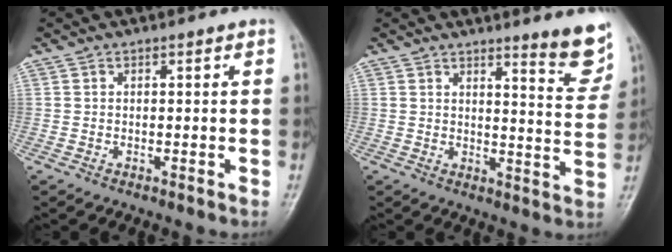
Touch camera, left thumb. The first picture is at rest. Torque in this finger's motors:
{"motor_torque": [0.23, 0.09, -0.08, -0.28, 0.09]}